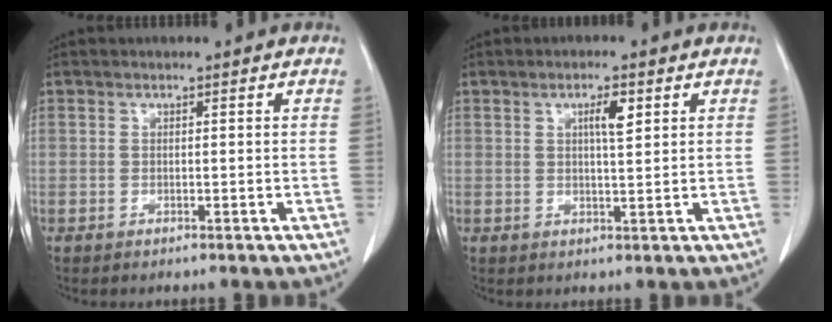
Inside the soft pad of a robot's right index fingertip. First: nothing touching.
{"total": 3.3, "force": [1.3, 0.5, 3.0], "torque": [-0.051, -0.001, 0.020]}